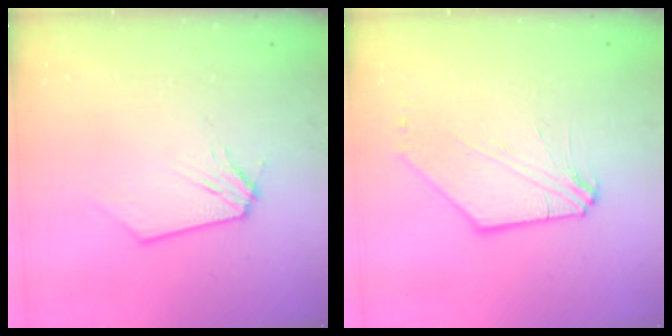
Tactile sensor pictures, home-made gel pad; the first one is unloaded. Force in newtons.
{"total": 6.3, "press": 6.2, "slide": 1.0}